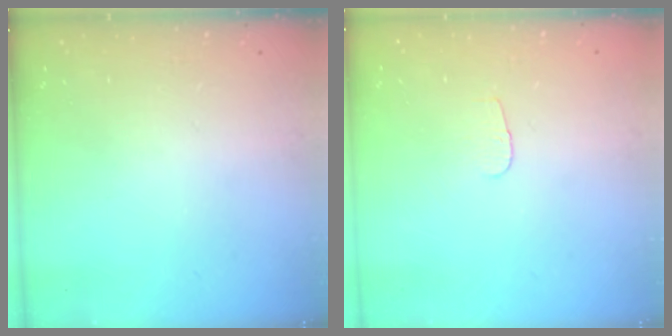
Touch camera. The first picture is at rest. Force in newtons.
{"total": 2.9, "press": 2.8, "slide": 0.3}